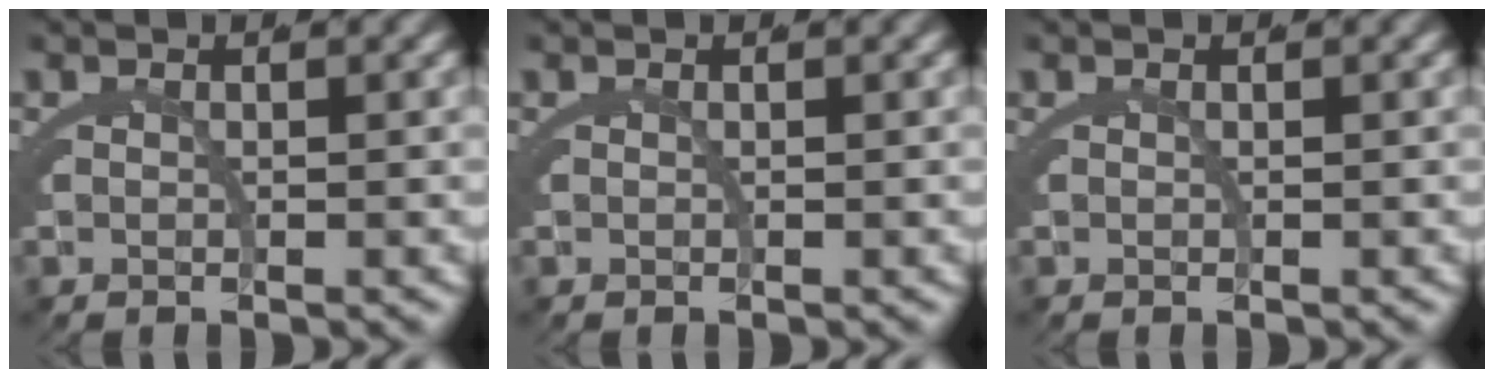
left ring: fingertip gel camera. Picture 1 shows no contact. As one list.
[{"total": 0.0}, {"total": 1.9, "force": [0.1, -1.9, -0.5], "torque": [0.019, -0.008, 0.011]}]